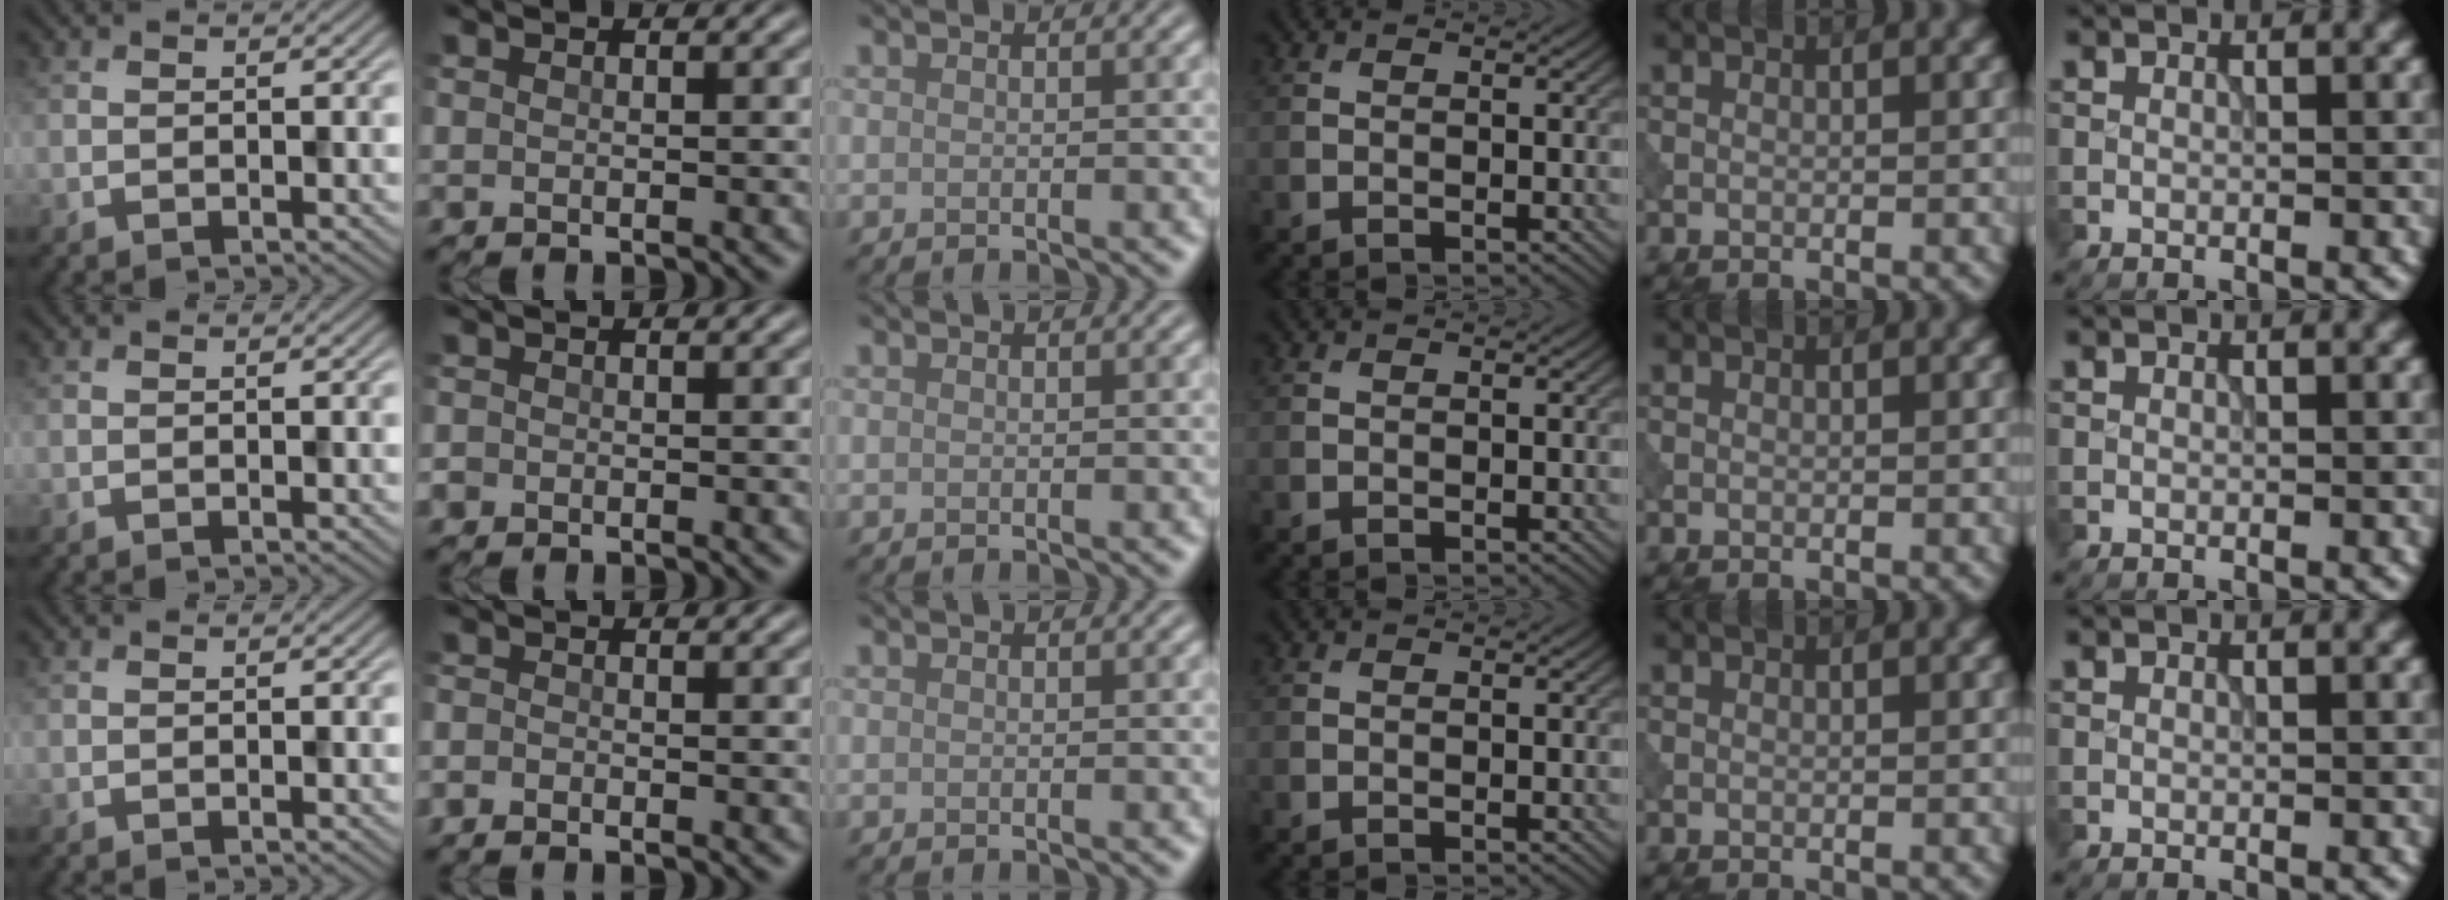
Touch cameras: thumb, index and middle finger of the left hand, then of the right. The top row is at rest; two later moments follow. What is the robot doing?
{"motion": "press", "object": "tv remote"}